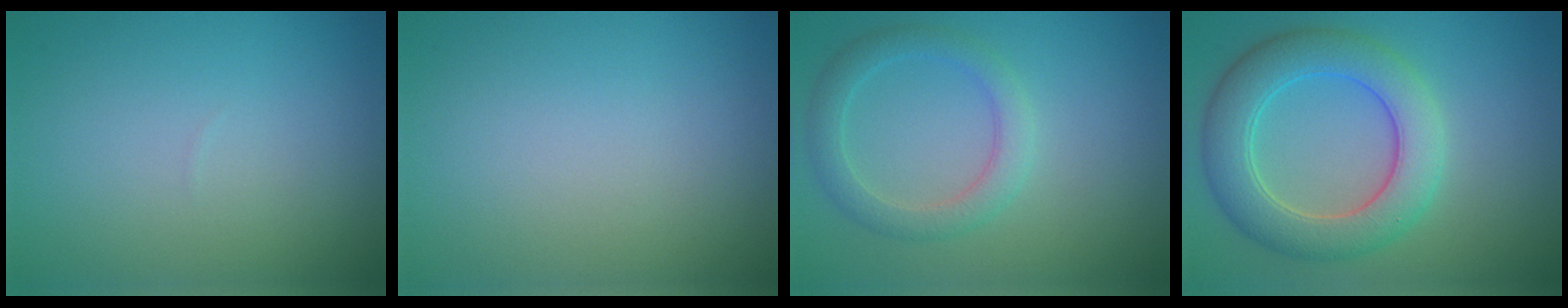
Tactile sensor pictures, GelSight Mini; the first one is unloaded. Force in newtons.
{"total": 0.0}
{"total": 2.9, "press": 2.9, "slide": 0.1}
{"total": 6.5, "press": 6.5, "slide": 0.2}